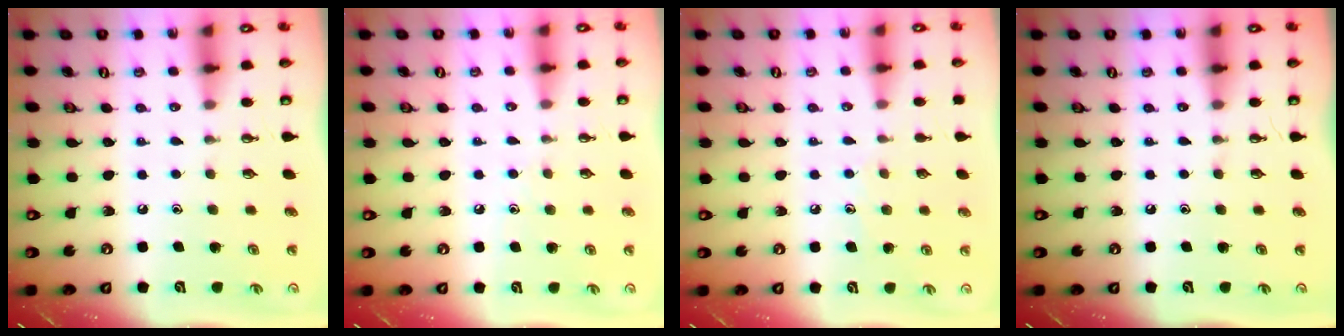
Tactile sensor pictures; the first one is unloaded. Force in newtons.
{"total": 5.3, "press": 5.2, "slide": 0.6}
{"total": 5.7, "press": 5.6, "slide": 0.7}
{"total": 0.0}